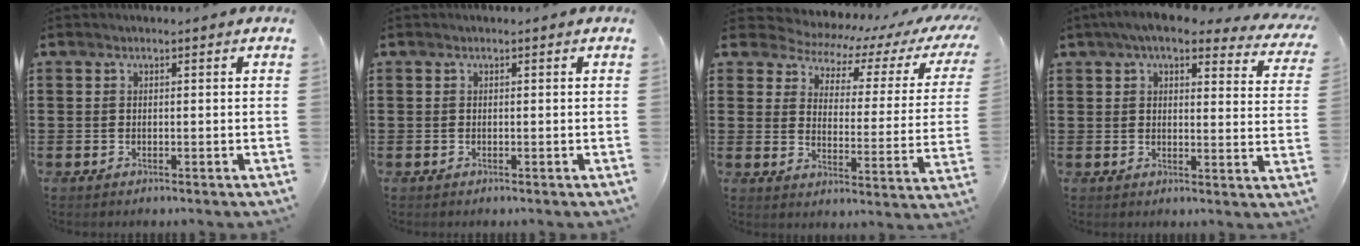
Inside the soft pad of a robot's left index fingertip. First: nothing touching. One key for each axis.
{"total": 0.0}
{"total": 3.6, "fx": 2.8, "fy": 1.6, "fz": 1.5, "tx": -0.051, "ty": -0.024, "tz": 0.040}
{"total": 6.5, "fx": 5.3, "fy": 1.1, "fz": 3.6, "tx": -0.079, "ty": -0.016, "tz": 0.094}